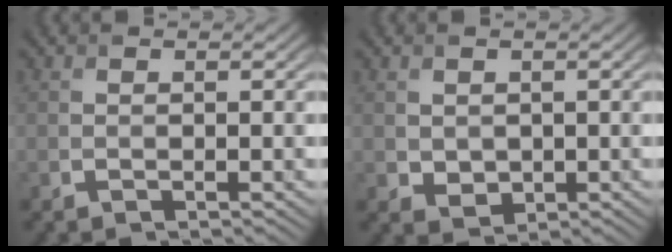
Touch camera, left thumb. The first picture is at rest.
{"total": 2.0, "force": [0.6, 1.7, 0.9], "torque": [-0.028, -0.007, 0.016]}